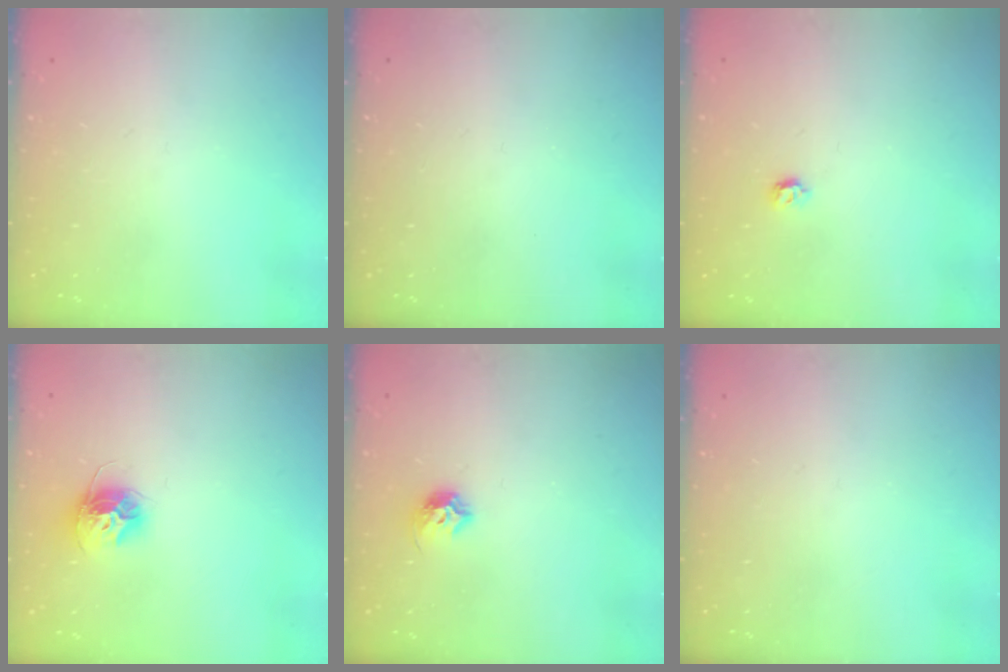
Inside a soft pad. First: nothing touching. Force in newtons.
{"total": 0.0}
{"total": 3.8, "press": 3.7, "slide": 0.6}
{"total": 10.3, "press": 10.3, "slide": 0.4}
{"total": 7.7, "press": 7.7, "slide": 1.0}
{"total": 0.0}